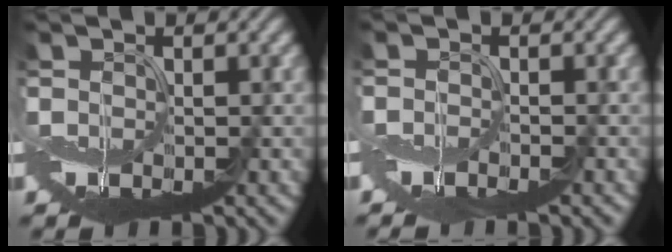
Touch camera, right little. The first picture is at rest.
{"total": 1.7, "force": [-1.6, 0.0, 0.7], "torque": [-0.013, -0.004, -0.032]}